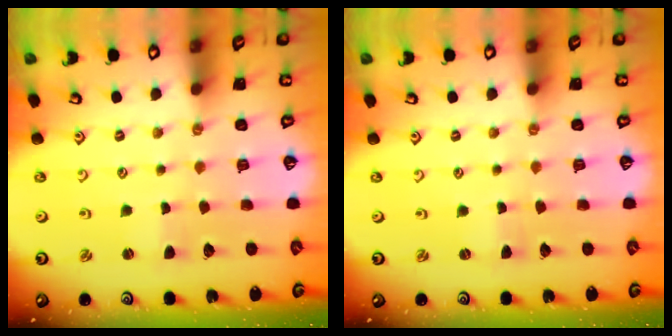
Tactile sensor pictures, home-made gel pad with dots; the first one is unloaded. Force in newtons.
{"total": 0.0}